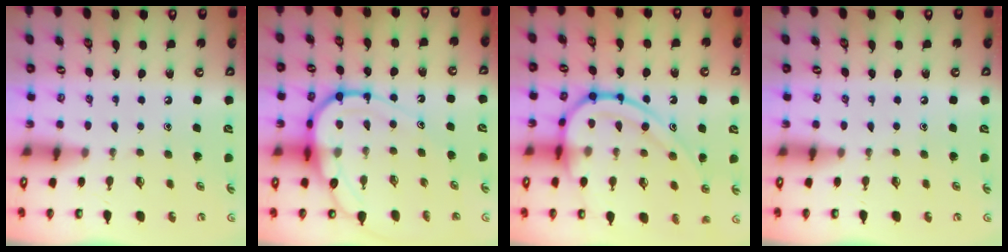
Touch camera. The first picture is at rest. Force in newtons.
{"total": 14.4, "press": 14.4, "slide": 1.5}
{"total": 18.1, "press": 18.0, "slide": 1.1}
{"total": 0.0}